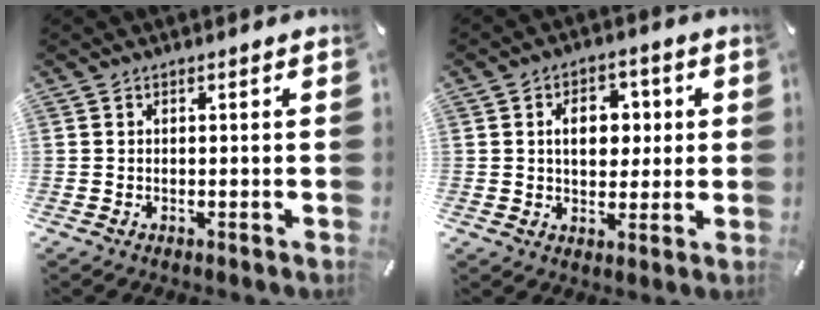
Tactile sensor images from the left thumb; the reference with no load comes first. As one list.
[{"total": 8.8, "force": [1.4, 6.5, 5.9], "torque": [-0.078, 0.001, 0.018]}]